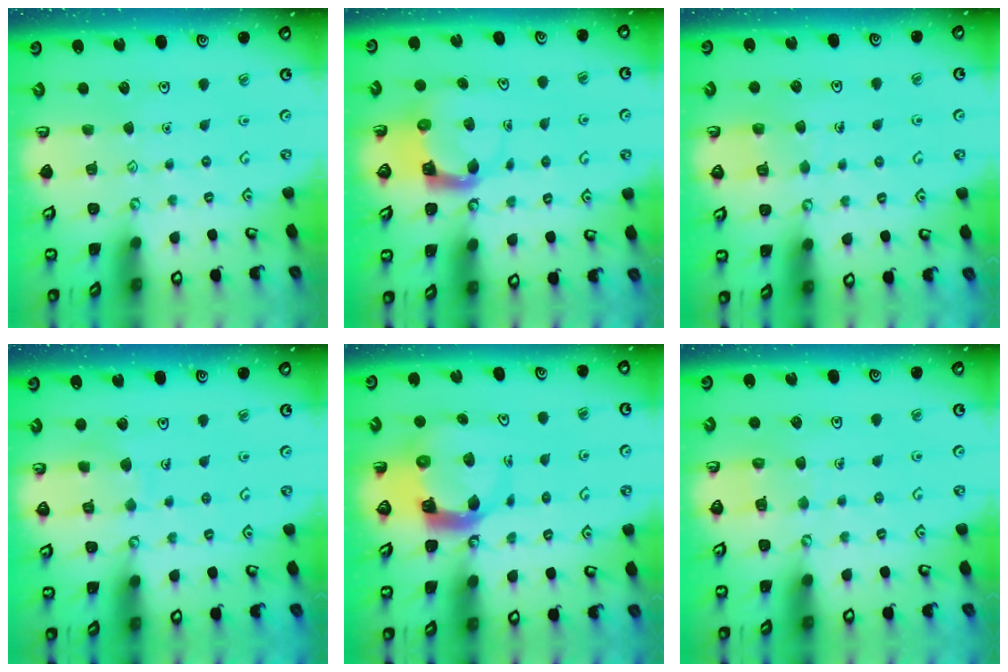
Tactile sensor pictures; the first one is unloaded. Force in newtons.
{"total": 3.7, "press": 3.6, "slide": 0.7}
{"total": 4.8, "press": 4.8, "slide": 0.5}
{"total": 6.1, "press": 6.1, "slide": 0.6}
{"total": 7.1, "press": 7.1, "slide": 1.0}
{"total": 4.8, "press": 4.7, "slide": 0.3}